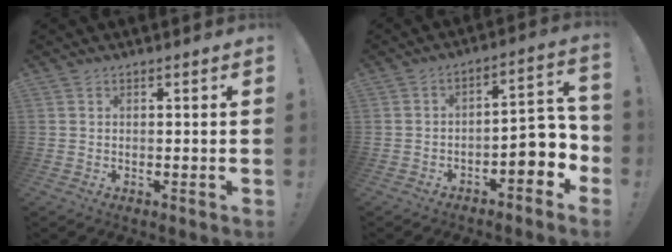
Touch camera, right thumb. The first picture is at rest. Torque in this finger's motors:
{"motor_torque": [1.34, 1.31, 0.79, -0.77, 0.00]}